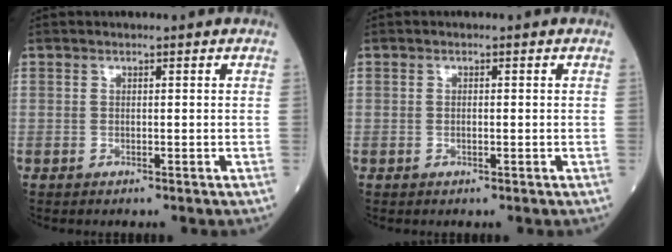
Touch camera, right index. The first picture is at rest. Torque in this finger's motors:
{"motor_torque": [0.14, -0.02, -0.02, 0.00]}